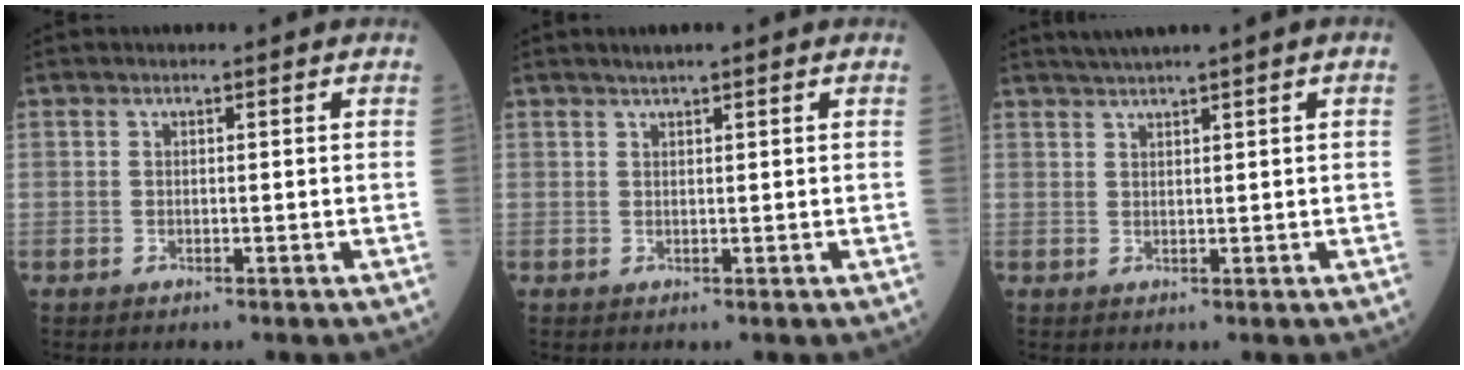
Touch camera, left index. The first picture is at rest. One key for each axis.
{"total": 1.5, "fx": 1.2, "fy": 0.1, "fz": 0.9, "tx": -0.019, "ty": 0.008, "tz": 0.021}
{"total": 3.0, "fx": 2.1, "fy": -0.6, "fz": 2.0, "tx": -0.043, "ty": 0.011, "tz": 0.044}